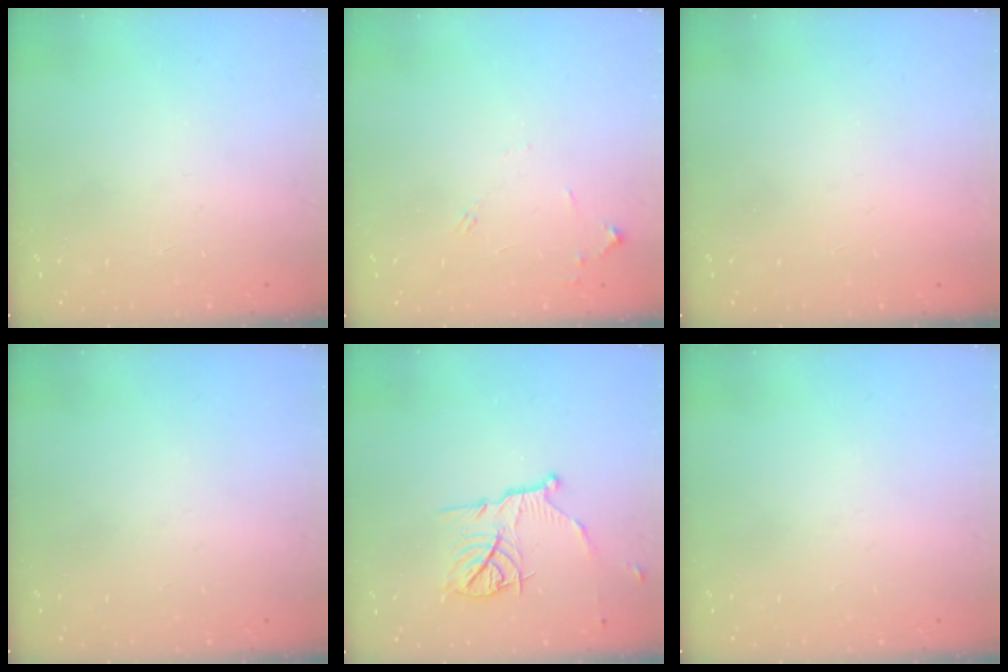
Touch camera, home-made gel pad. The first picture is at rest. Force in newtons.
{"total": 6.3, "press": 6.3, "slide": 0.8}
{"total": 1.5, "press": 1.5, "slide": 0.1}
{"total": 0.0}
{"total": 11.2, "press": 11.2, "slide": 0.8}
{"total": 0.0}